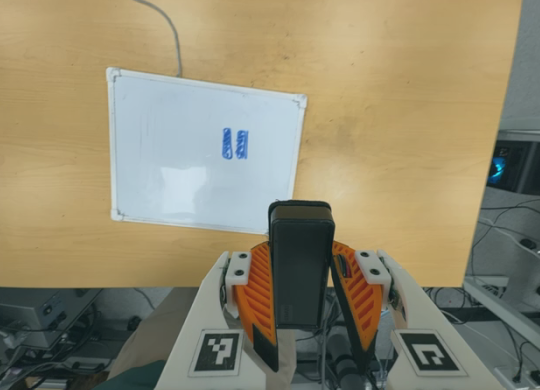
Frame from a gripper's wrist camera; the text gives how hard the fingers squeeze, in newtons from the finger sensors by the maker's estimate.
{"total": 5.5, "left": 4.2, "right": 6.9}